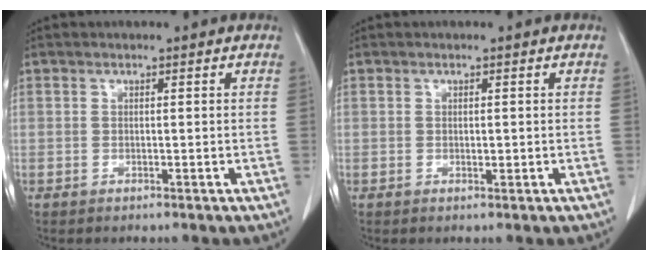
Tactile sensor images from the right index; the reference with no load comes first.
{"total": 0.7, "force": [0.0, 0.4, 0.6], "torque": [-0.011, -0.001, 0.001]}